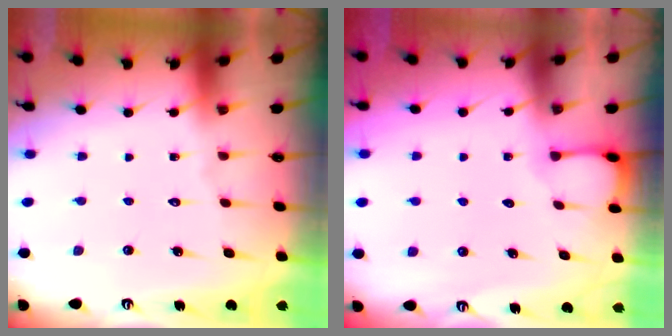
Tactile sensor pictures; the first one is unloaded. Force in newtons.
{"total": 2.1, "press": 2.1, "slide": 0.2}